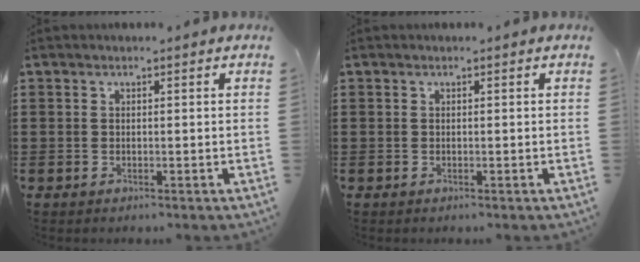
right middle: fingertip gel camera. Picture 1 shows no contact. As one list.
[{"total": 0.0}]